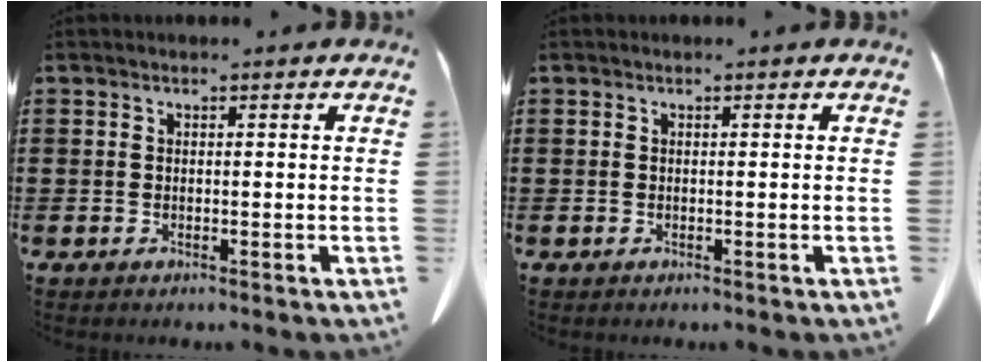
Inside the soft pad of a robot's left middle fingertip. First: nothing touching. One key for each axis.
{"total": 0.0}